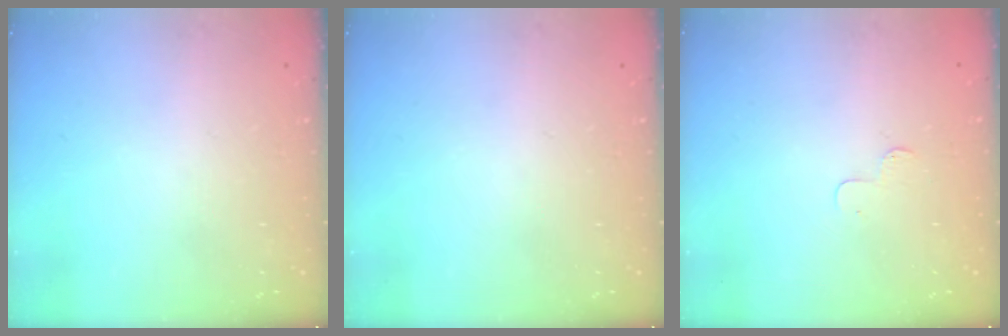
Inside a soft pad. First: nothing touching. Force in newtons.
{"total": 0.0}
{"total": 3.6, "press": 3.6, "slide": 0.4}